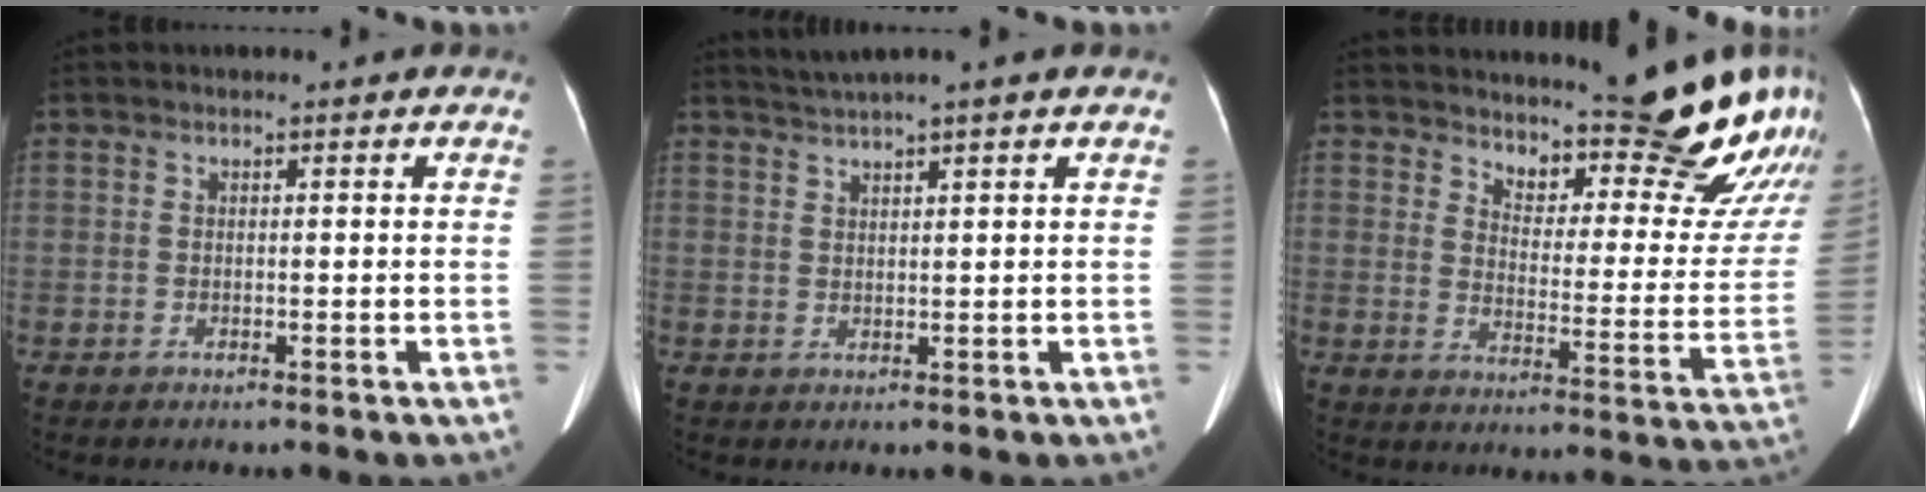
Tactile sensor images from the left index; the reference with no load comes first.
{"total": 4.1, "force": [3.3, -1.0, 2.2], "torque": [-0.044, 0.021, 0.063]}
{"total": 19.8, "force": [17.5, 4.2, 8.2], "torque": [-0.085, -0.071, 0.212]}